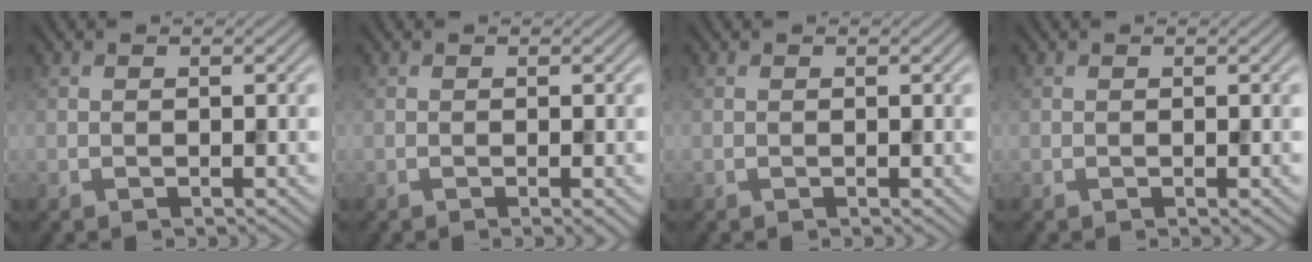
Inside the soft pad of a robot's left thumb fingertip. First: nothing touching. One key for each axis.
{"total": 0.8, "fx": -0.2, "fy": 0.0, "fz": 0.7, "tx": -0.012, "ty": -0.003, "tz": -0.005}
{"total": 0.0}
{"total": 0.0}